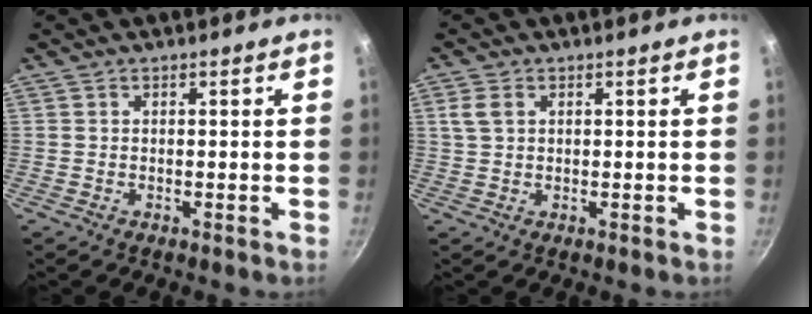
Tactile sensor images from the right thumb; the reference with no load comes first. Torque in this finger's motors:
{"motor_torque": [-0.02, 0.81, 0.11, -0.15, -0.03]}